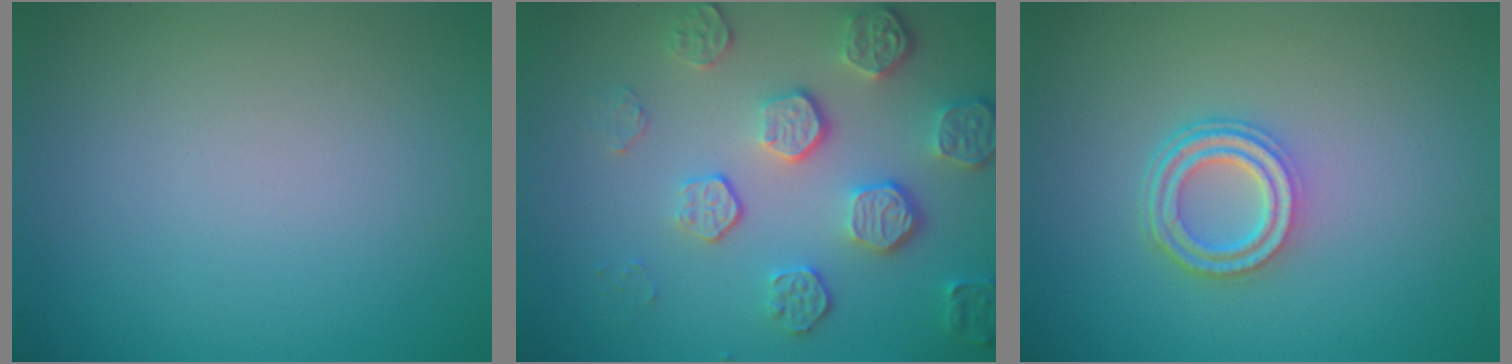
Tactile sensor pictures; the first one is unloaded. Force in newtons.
{"total": 5.4, "press": 4.1, "slide": 3.5}
{"total": 3.6, "press": 2.7, "slide": 2.4}